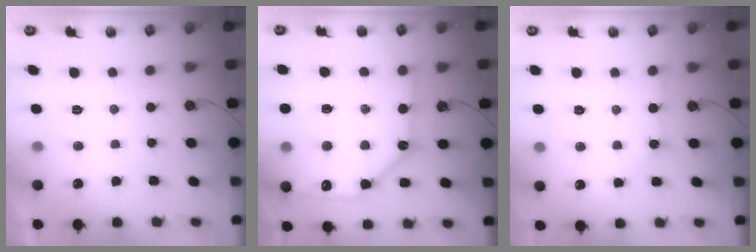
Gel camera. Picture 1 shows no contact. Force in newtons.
{"total": 18.9, "press": 18.7, "slide": 2.3}
{"total": 1.5, "press": 1.5, "slide": 0.3}